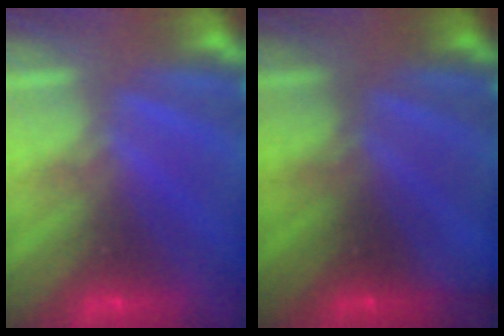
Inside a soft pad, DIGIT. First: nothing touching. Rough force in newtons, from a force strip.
{"total": 1.8}